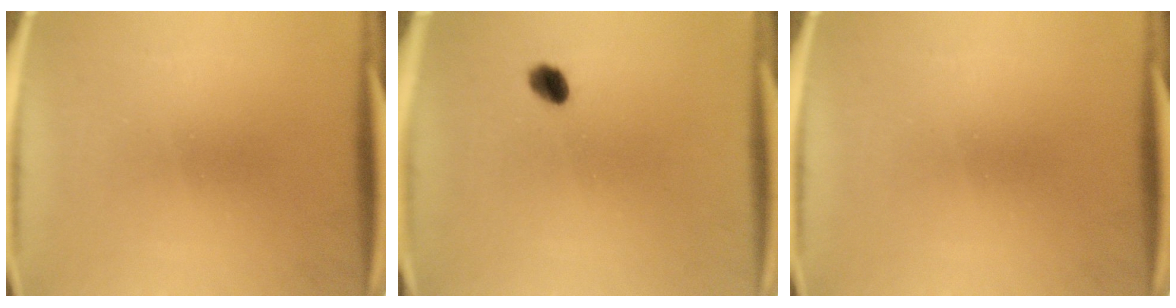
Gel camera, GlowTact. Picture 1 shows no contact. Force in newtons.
{"total": 2.8}
{"total": 0.0}